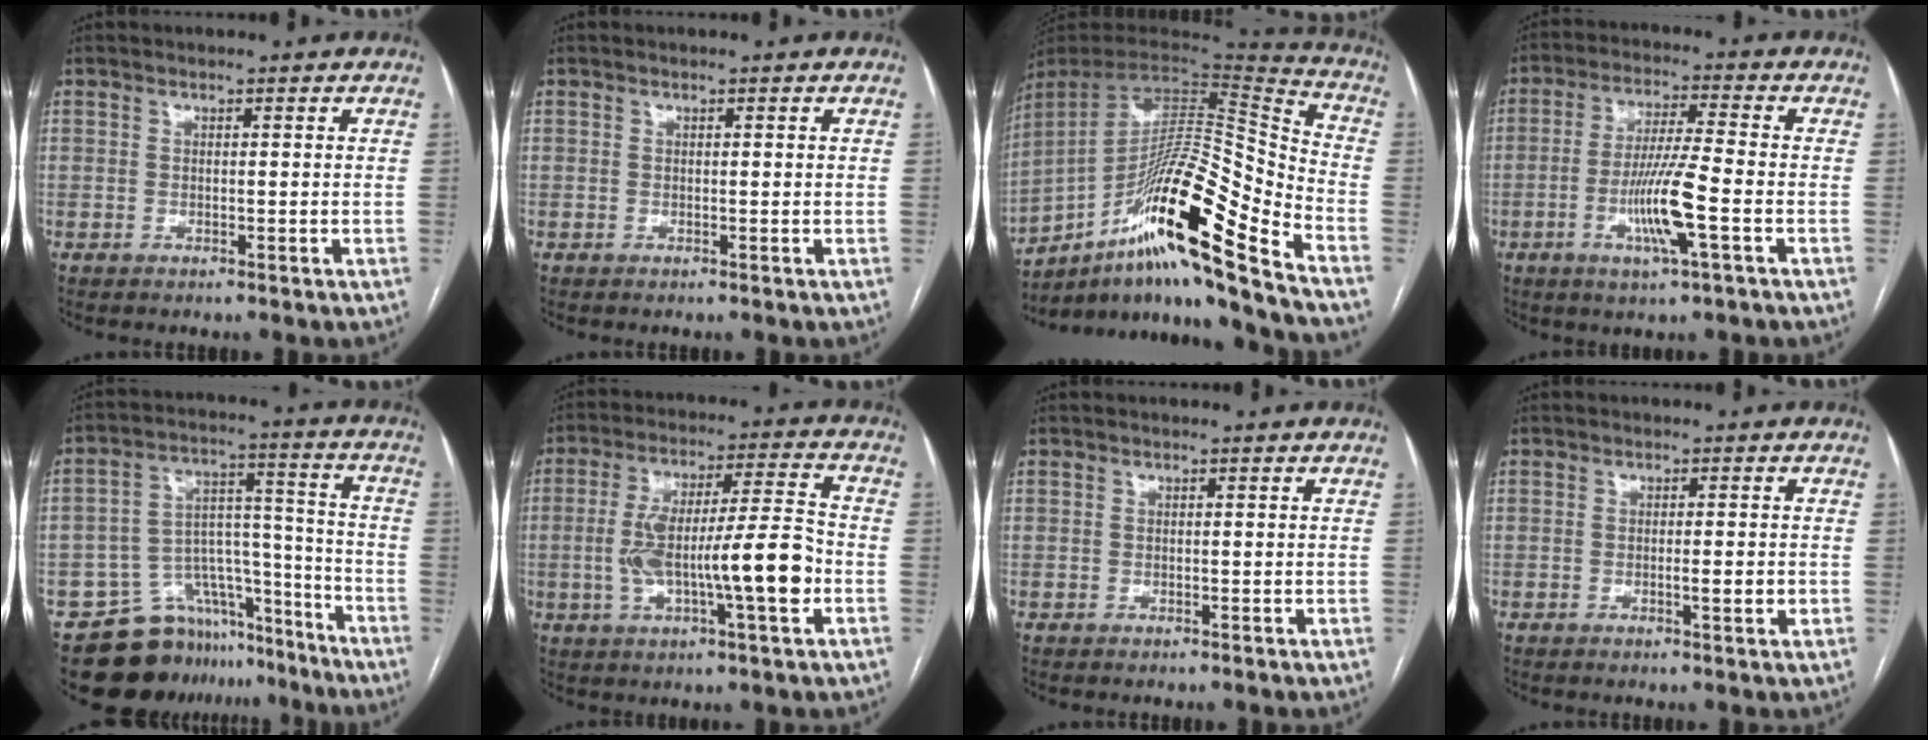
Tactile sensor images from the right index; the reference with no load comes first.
{"total": 0.0}
{"total": 23.0, "force": [-13.8, 0.0, 18.5], "torque": [-0.297, 0.005, -0.245]}
{"total": 9.6, "force": [-3.0, -0.1, 9.2], "torque": [-0.178, -0.009, -0.058]}
{"total": 14.7, "force": [-12.3, 7.6, 2.4], "torque": [-0.027, 0.072, -0.186]}
{"total": 15.0, "force": [-2.9, 1.8, 14.6], "torque": [-0.256, 0.015, -0.045]}
{"total": 0.0}
{"total": 2.4, "force": [-0.4, 0.2, 2.3], "torque": [-0.038, -0.003, -0.006]}